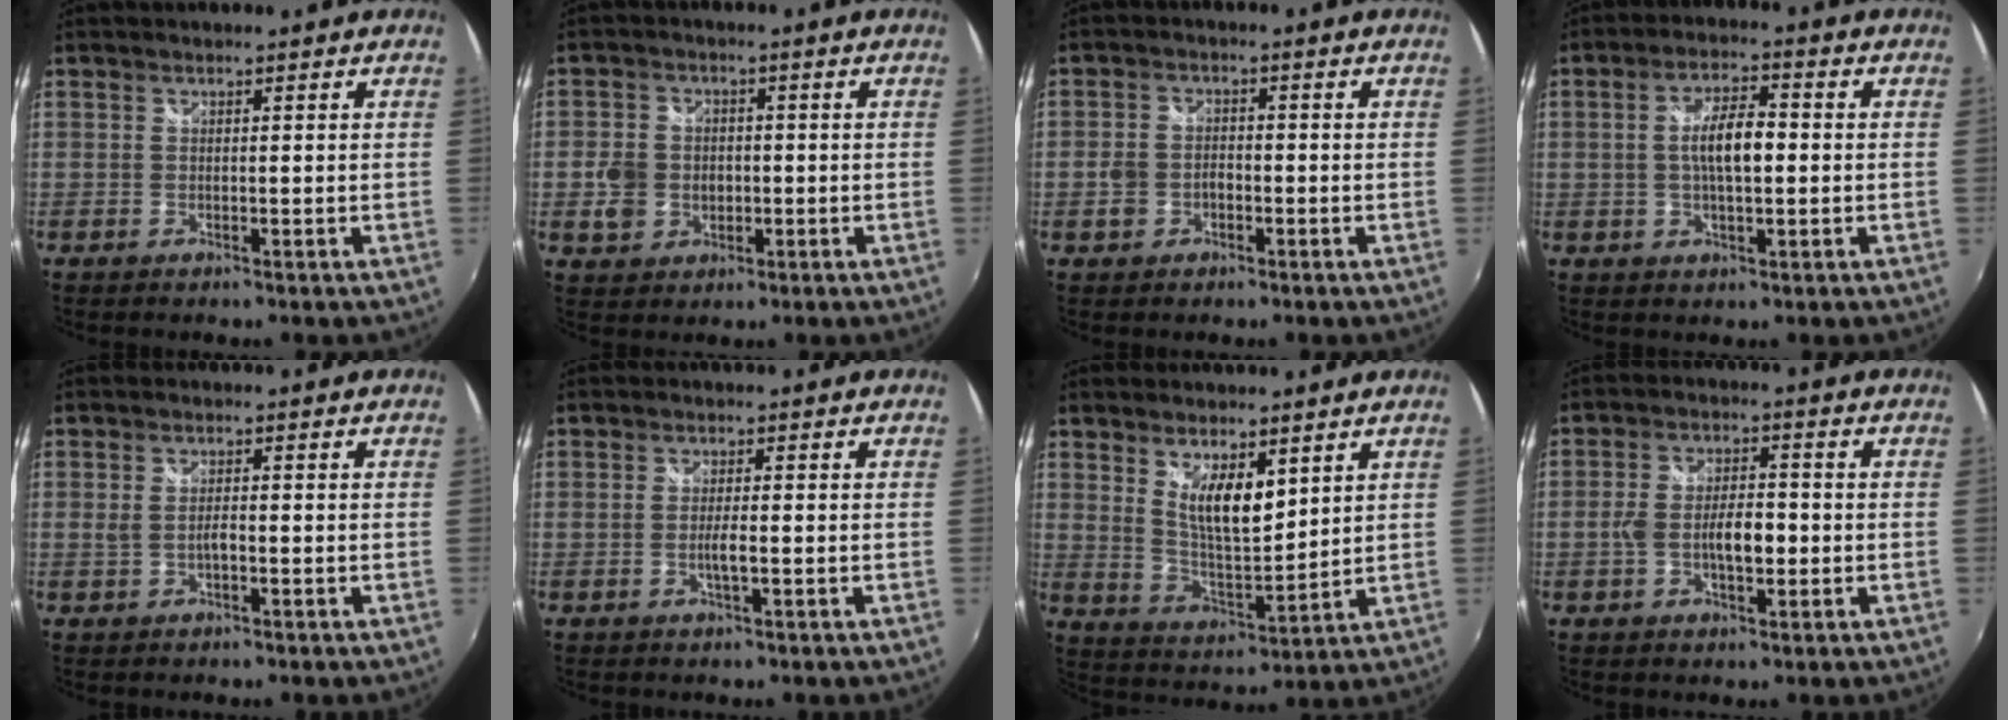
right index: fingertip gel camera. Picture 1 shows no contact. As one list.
[{"total": 6.5, "force": [-1.2, 5.7, 2.9], "torque": [-0.072, 0.010, -0.020]}, {"total": 3.8, "force": [-1.6, 3.0, 1.6], "torque": [-0.040, 0.008, -0.026]}, {"total": 6.7, "force": [0.0, 2.3, 6.3], "torque": [-0.117, 0.007, 0.001]}, {"total": 2.0, "force": [-0.5, 0.6, 1.8], "torque": [-0.036, -0.003, -0.008]}, {"total": 2.0, "force": [-0.5, -0.1, 1.9], "torque": [-0.036, -0.004, -0.010]}, {"total": 8.6, "force": [4.3, 3.0, 6.7], "torque": [-0.115, -0.011, 0.087]}, {"total": 6.3, "force": [-1.5, 2.7, 5.5], "torque": [-0.104, 0.004, -0.025]}]